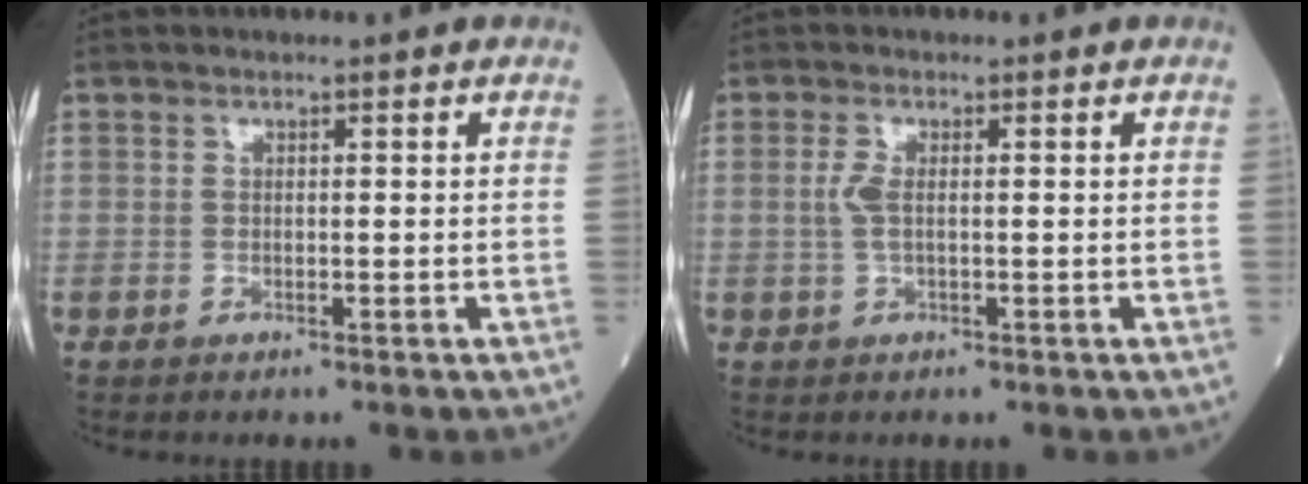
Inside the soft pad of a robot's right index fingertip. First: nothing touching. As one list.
[{"total": 2.2, "force": [0.1, 0.7, 2.1], "torque": [-0.051, -0.001, 0.001]}]